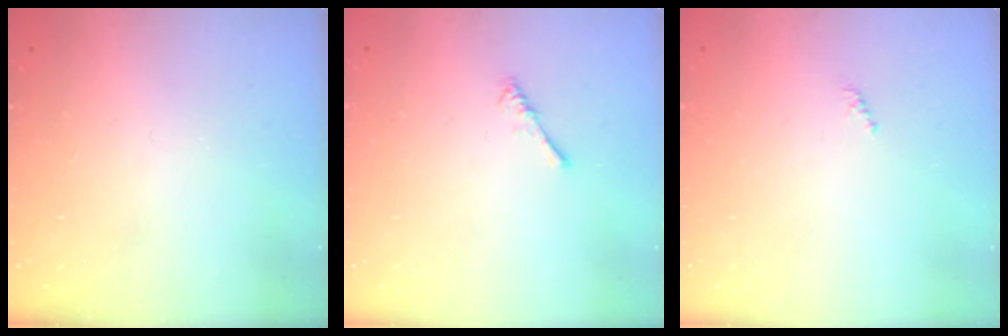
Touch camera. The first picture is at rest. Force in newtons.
{"total": 0.0}
{"total": 0.7, "press": 0.7, "slide": 0.3}